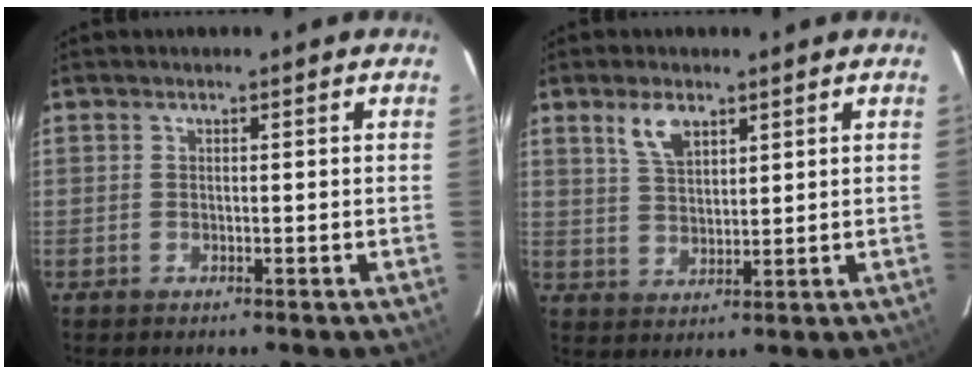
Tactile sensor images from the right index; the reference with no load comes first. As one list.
[{"total": 5.5, "force": [3.3, 2.6, 3.5], "torque": [-0.066, 0.007, 0.067]}]